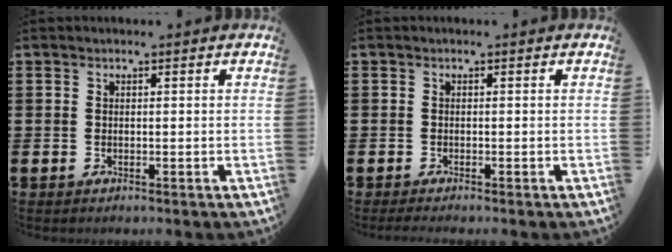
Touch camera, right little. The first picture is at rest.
{"total": 0.5, "force": [-0.4, 0.0, 0.4], "torque": [-0.005, -0.002, -0.007]}